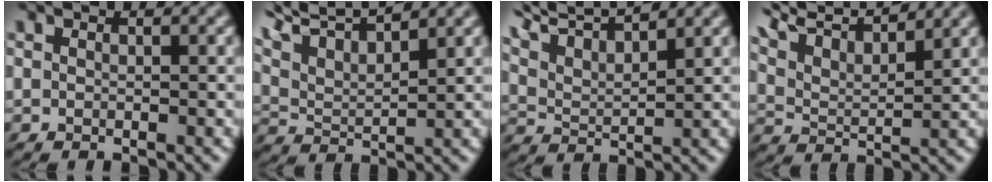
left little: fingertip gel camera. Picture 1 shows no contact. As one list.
[{"total": 4.7, "force": [3.7, 0.2, 2.9], "torque": [-0.059, 0.020, 0.059]}, {"total": 5.2, "force": [4.5, -0.1, 2.6], "torque": [-0.055, 0.019, 0.072]}, {"total": 6.0, "force": [5.3, 0.1, 2.9], "torque": [-0.064, 0.018, 0.084]}]